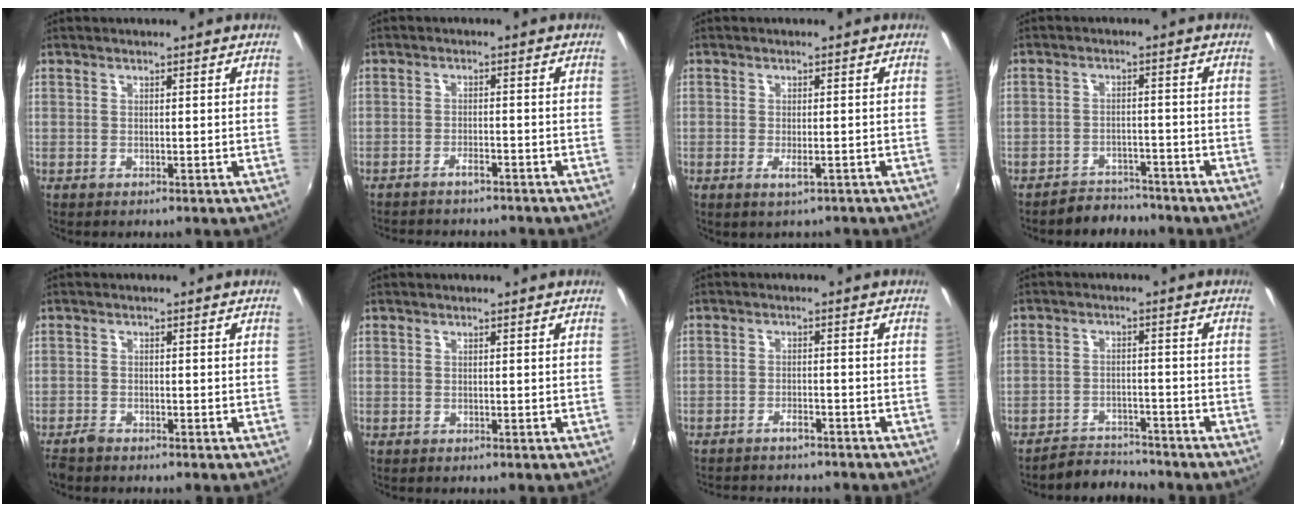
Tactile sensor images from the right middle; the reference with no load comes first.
{"total": 6.4, "force": [-5.7, 1.7, 2.3], "torque": [-0.060, -0.006, -0.083]}
{"total": 2.4, "force": [-1.4, 0.8, 1.8], "torque": [-0.032, -0.004, -0.020]}
{"total": 5.5, "force": [-5.1, 2.1, 0.3], "torque": [-0.018, 0.012, -0.074]}
{"total": 2.2, "force": [-2.0, 0.6, 0.6], "torque": [-0.022, -0.006, -0.043]}
{"total": 0.0}
{"total": 6.9, "force": [-6.2, 1.9, 2.3], "torque": [-0.063, -0.007, -0.089]}
{"total": 5.7, "force": [-5.6, 1.0, -0.1], "torque": [-0.019, 0.011, -0.093]}